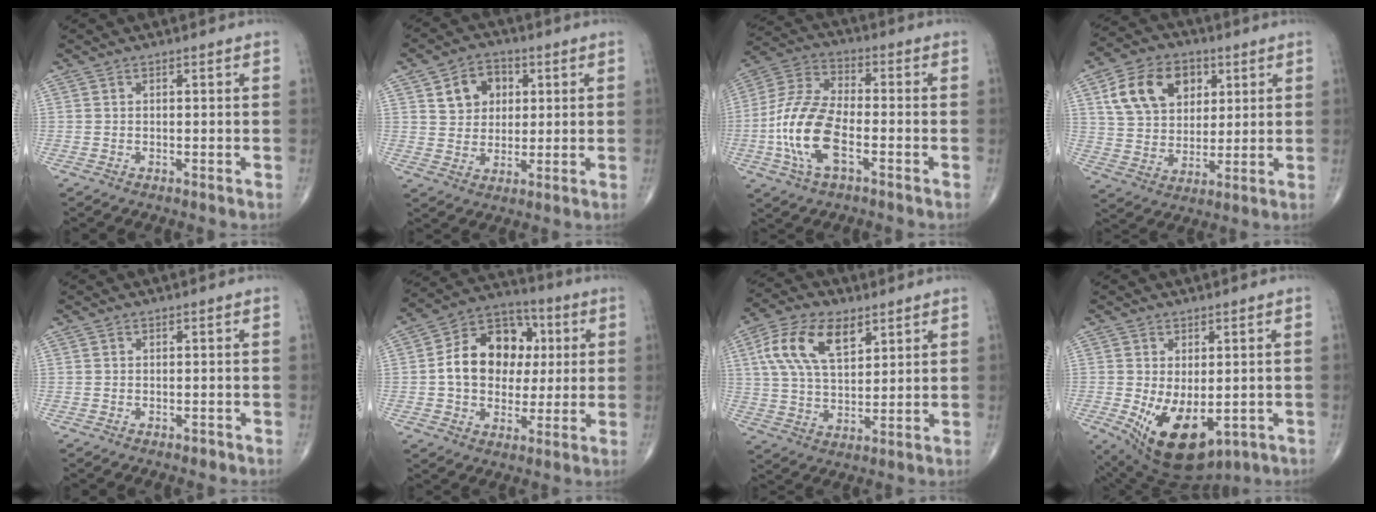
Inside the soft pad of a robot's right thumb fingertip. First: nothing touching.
{"total": 8.2, "force": [2.8, 6.5, 4.0], "torque": [-0.028, -0.007, 0.046]}
{"total": 14.1, "force": [-4.2, 6.5, 11.8], "torque": [-0.254, 0.025, -0.082]}
{"total": 14.7, "force": [5.4, 10.5, 8.7], "torque": [-0.124, -0.008, 0.098]}
{"total": 0.7, "force": [-0.5, 0.5, 0.3], "torque": [-0.002, 0.000, -0.007]}
{"total": 15.8, "force": [1.5, 12.1, 10.1], "torque": [-0.124, 0.020, 0.019]}
{"total": 13.3, "force": [5.7, 7.0, 9.8], "torque": [-0.178, -0.007, 0.108]}
{"total": 13.0, "force": [-3.4, 7.2, 10.3], "torque": [-0.163, -0.011, -0.026]}